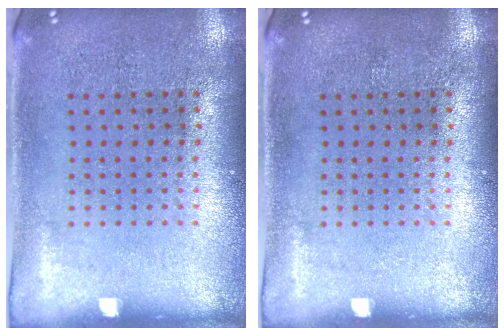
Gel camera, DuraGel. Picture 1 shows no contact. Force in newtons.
{"total": 0.0}